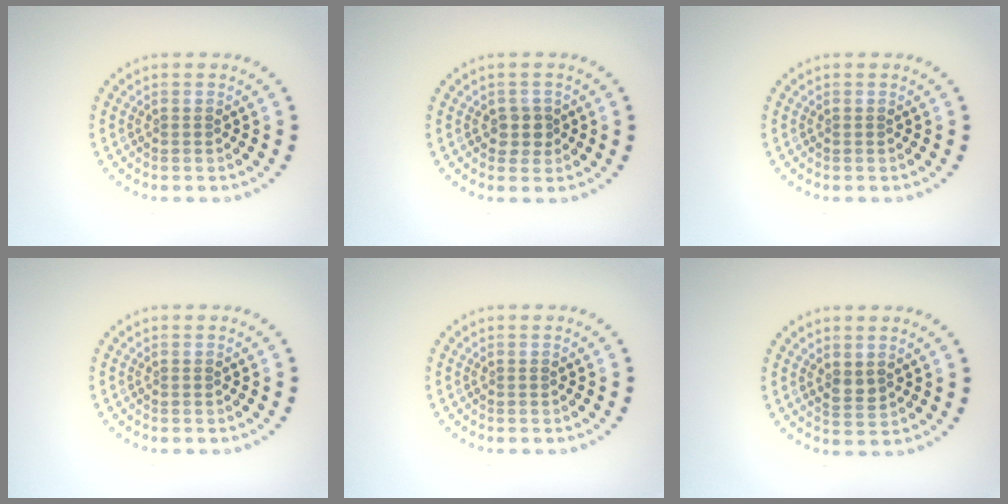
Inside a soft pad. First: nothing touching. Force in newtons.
{"total": 1.8, "press": 1.6, "slide": 0.8}
{"total": 0.0}
{"total": 0.0}
{"total": 0.0}
{"total": 1.4, "press": 1.3, "slide": 0.5}